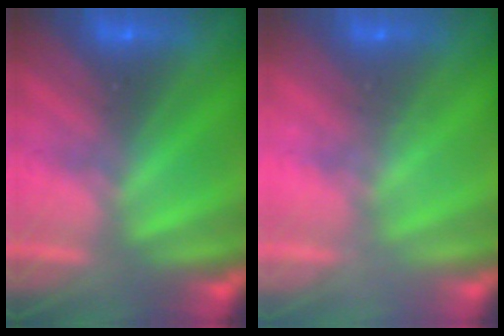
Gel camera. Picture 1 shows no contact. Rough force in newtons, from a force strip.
{"total": 2.1}